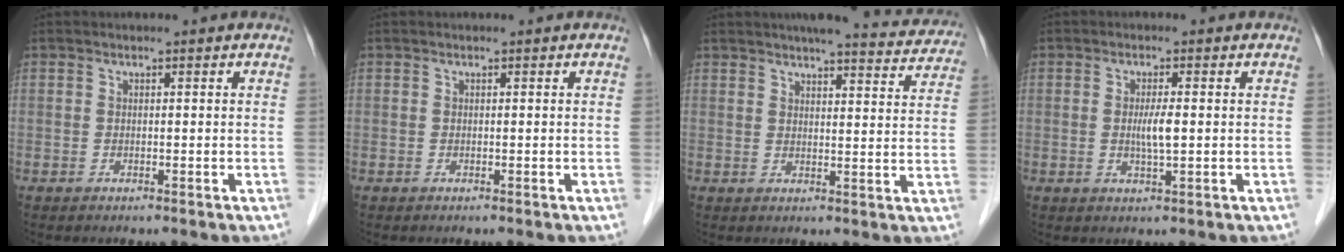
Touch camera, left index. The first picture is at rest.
{"total": 0.0}
{"total": 12.6, "force": [11.6, 1.9, 4.5], "torque": [-0.042, -0.011, 0.120]}
{"total": 2.9, "force": [-0.2, 0.2, 2.8], "torque": [-0.055, -0.006, -0.001]}